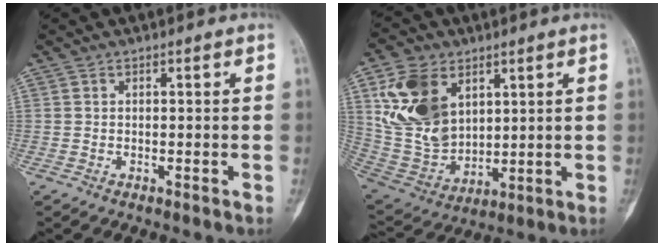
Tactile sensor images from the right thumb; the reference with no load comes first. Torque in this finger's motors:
{"motor_torque": [1.34, 1.55, 0.74, 0.11, 0.09]}